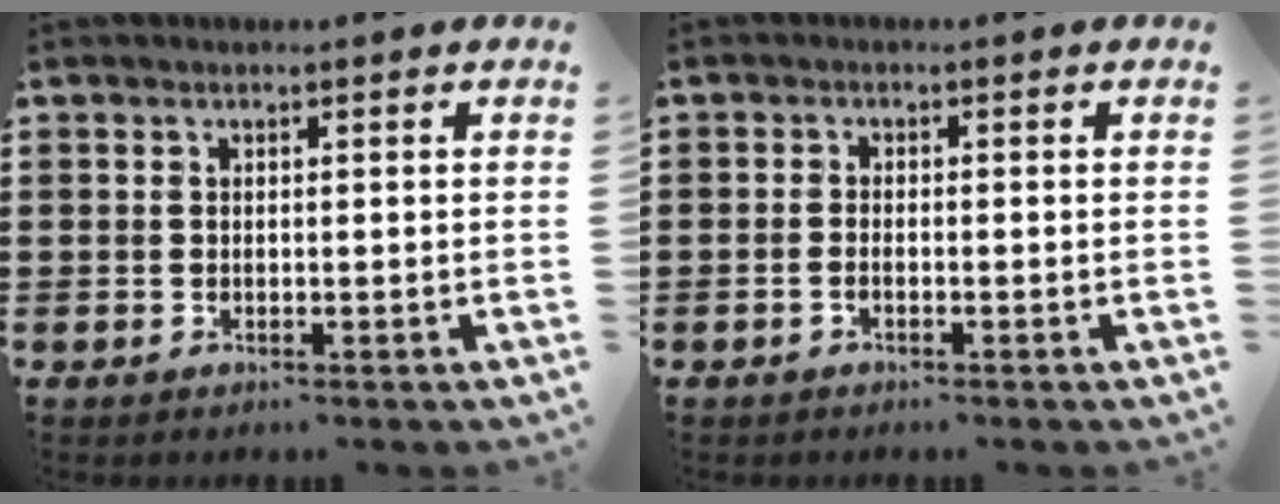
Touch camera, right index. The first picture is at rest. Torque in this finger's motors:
{"motor_torque": [0.45, 0.63, -0.04, 0.00]}